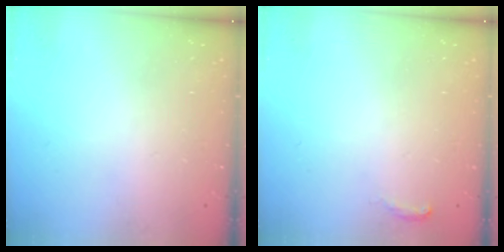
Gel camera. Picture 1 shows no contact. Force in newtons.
{"total": 3.6, "press": 3.3, "slide": 1.4}